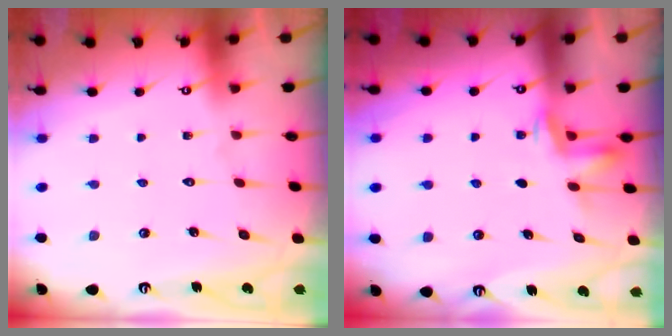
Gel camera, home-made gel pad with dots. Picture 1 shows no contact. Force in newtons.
{"total": 3.1, "press": 3.0, "slide": 0.4}